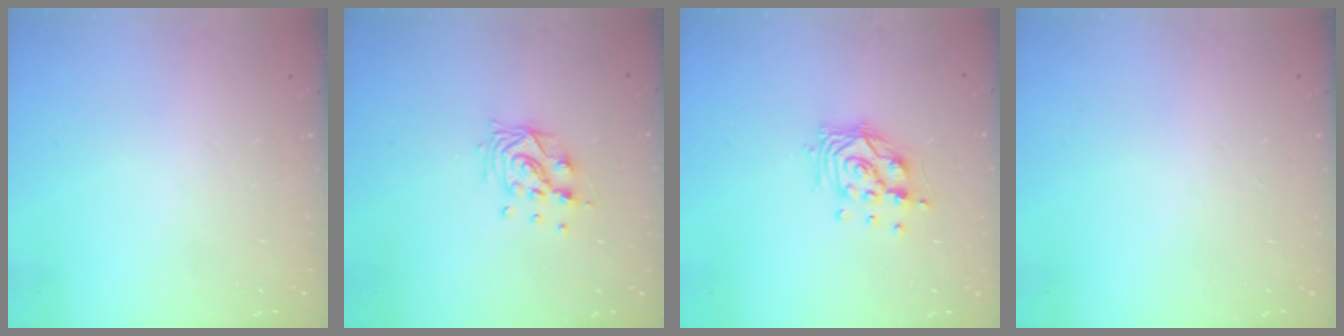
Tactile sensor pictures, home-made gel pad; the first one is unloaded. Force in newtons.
{"total": 10.0, "press": 9.9, "slide": 1.2}
{"total": 10.1, "press": 10.0, "slide": 1.1}
{"total": 0.0}